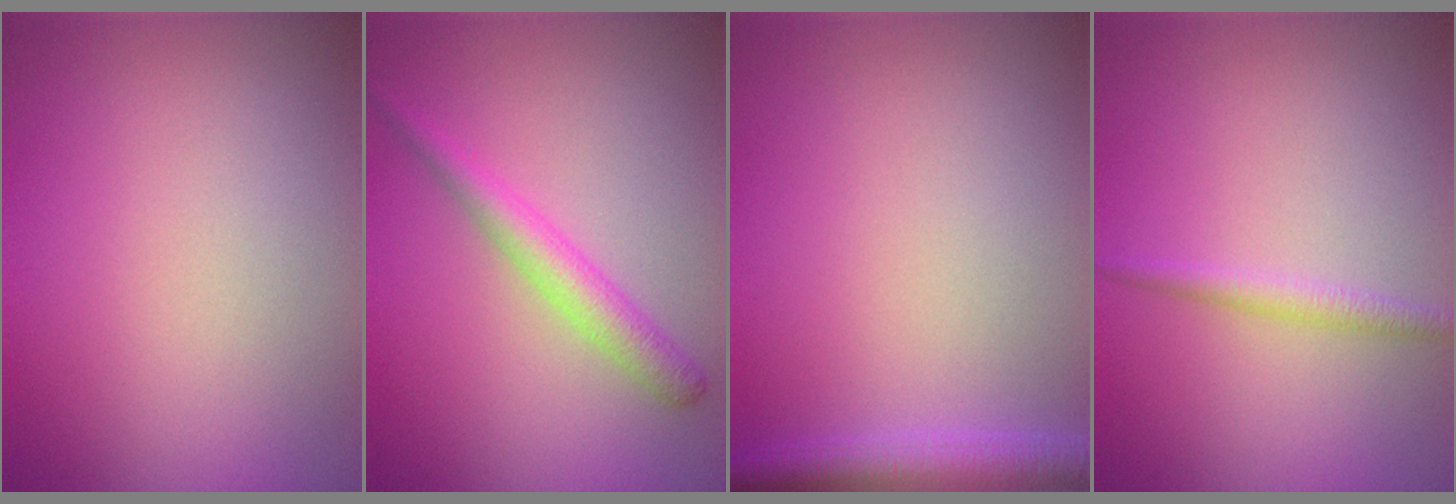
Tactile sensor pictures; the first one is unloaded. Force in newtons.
{"total": 2.7, "press": 2.7, "slide": 0.1}
{"total": 3.0, "press": 3.0, "slide": 0.1}
{"total": 1.4, "press": 1.4, "slide": 0.1}